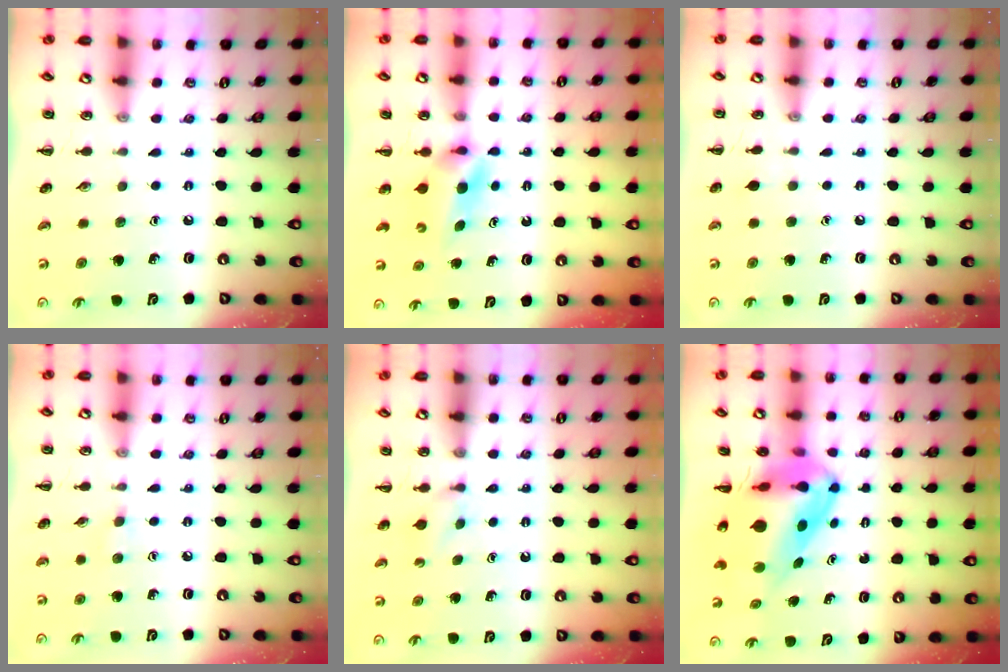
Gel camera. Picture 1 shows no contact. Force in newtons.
{"total": 3.9, "press": 3.9, "slide": 0.5}
{"total": 3.0, "press": 2.7, "slide": 1.2}
{"total": 4.4, "press": 4.0, "slide": 1.7}
{"total": 2.9, "press": 2.7, "slide": 1.0}
{"total": 8.7, "press": 8.3, "slide": 2.6}